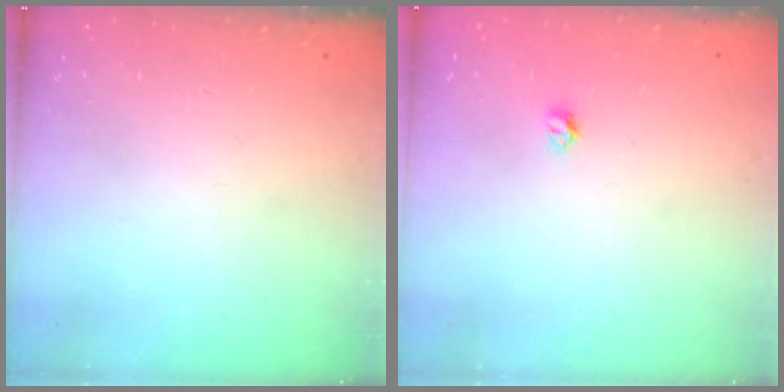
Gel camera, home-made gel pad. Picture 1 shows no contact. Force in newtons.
{"total": 3.3, "press": 3.3, "slide": 0.3}